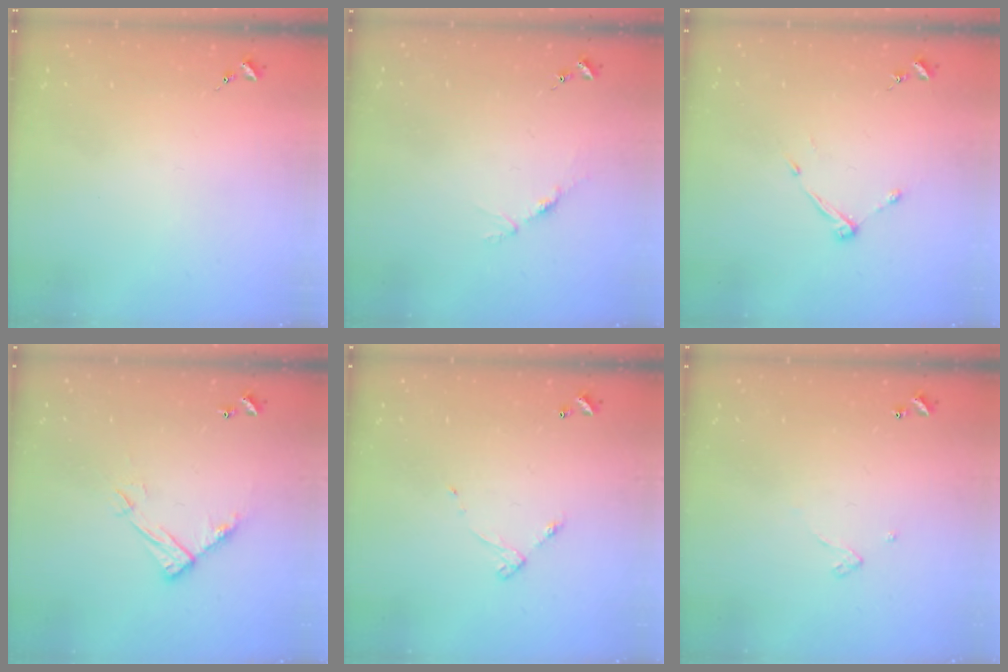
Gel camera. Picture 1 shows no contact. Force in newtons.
{"total": 4.0, "press": 3.9, "slide": 0.5}
{"total": 5.5, "press": 5.5, "slide": 0.7}
{"total": 11.1, "press": 11.0, "slide": 0.5}
{"total": 4.2, "press": 4.2, "slide": 0.2}
{"total": 3.2, "press": 3.2, "slide": 0.1}